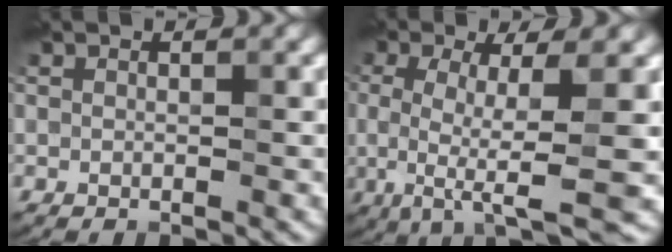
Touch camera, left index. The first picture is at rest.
{"total": 8.3, "force": [-1.3, 2.1, 7.9], "torque": [-0.140, -0.010, -0.021]}